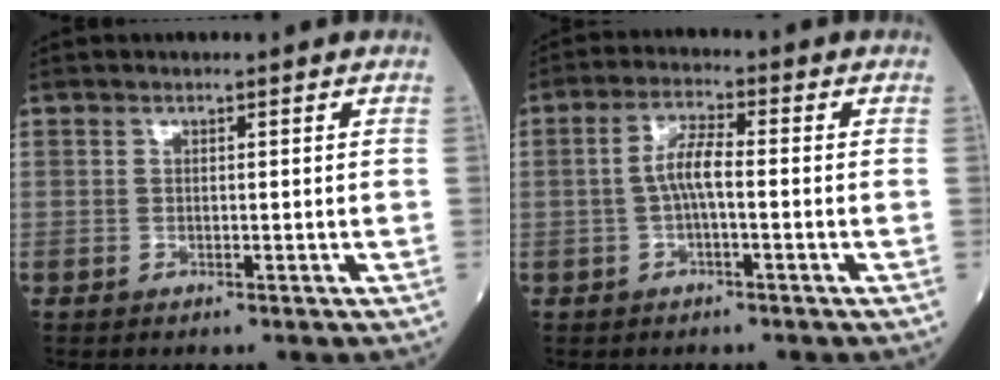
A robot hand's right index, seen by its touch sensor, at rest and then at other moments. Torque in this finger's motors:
{"motor_torque": [0.21, -0.07, 0.36, 0.13]}